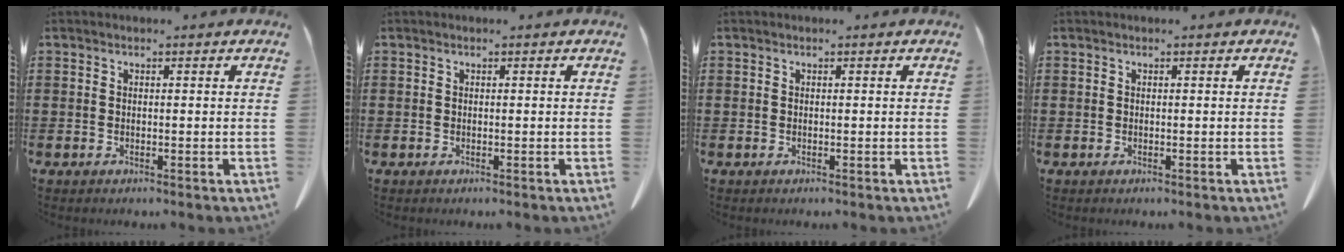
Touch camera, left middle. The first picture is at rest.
{"total": 0.0}
{"total": 0.0}
{"total": 0.0}